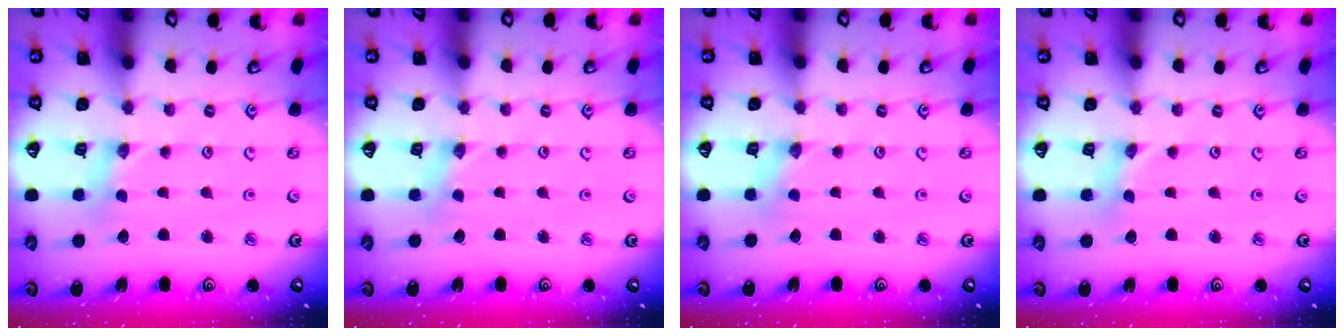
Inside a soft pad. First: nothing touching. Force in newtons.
{"total": 1.0, "press": 1.0, "slide": 0.2}
{"total": 0.0}
{"total": 0.0}